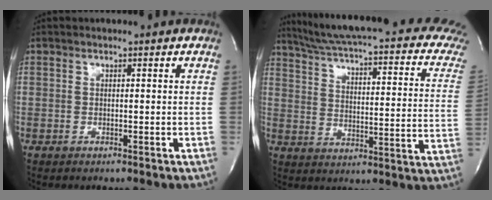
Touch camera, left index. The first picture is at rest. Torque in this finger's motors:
{"motor_torque": [0.69, -0.77, 0.13, 0.06]}